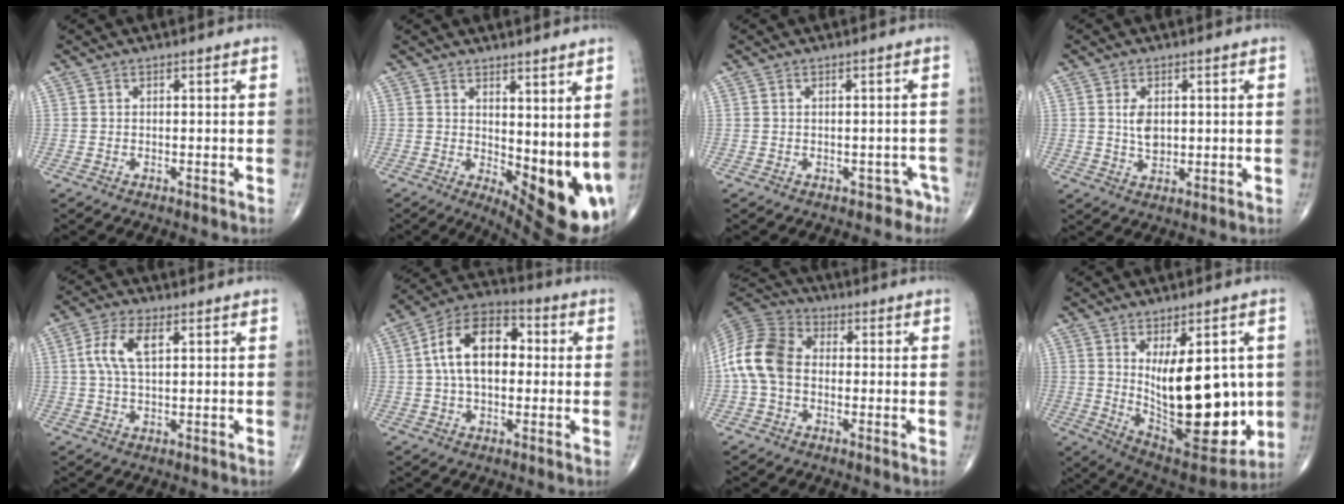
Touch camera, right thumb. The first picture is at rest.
{"total": 13.2, "force": [1.8, 5.2, 12.0], "torque": [-0.157, -0.041, 0.045]}
{"total": 2.2, "force": [-1.1, 1.7, 0.7], "torque": [0.005, 0.017, -0.012]}
{"total": 4.5, "force": [0.9, 2.7, 3.4], "torque": [-0.052, -0.009, 0.020]}
{"total": 6.9, "force": [1.8, 3.2, 5.9], "torque": [-0.134, 0.011, 0.036]}
{"total": 14.0, "force": [1.3, 8.5, 11.1], "torque": [-0.176, 0.033, 0.010]}
{"total": 11.6, "force": [-0.8, 8.4, 8.0], "torque": [-0.160, 0.032, -0.028]}
{"total": 22.3, "force": [0.6, 10.0, 20.0], "torque": [-0.268, -0.041, 0.037]}